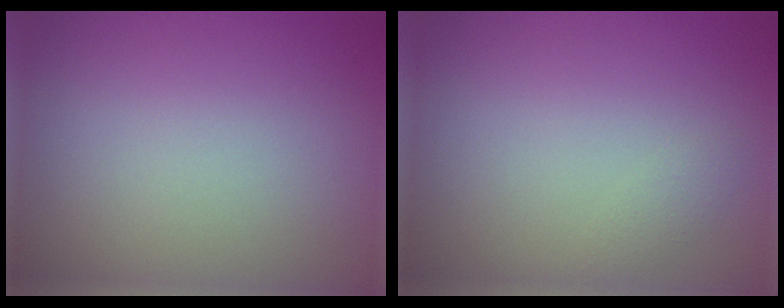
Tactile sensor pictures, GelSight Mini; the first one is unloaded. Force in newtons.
{"total": 0.7, "press": 0.7, "slide": 0.0}